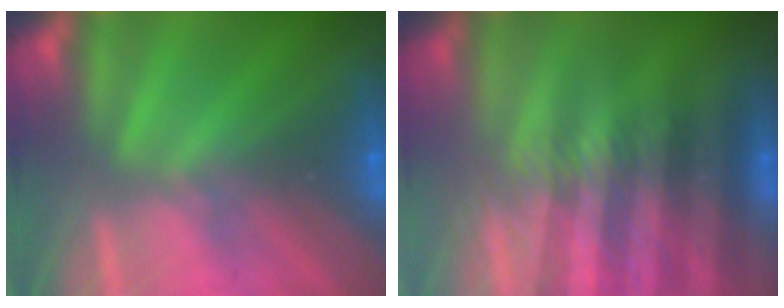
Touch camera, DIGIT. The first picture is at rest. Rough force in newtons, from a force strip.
{"total": 3.8}